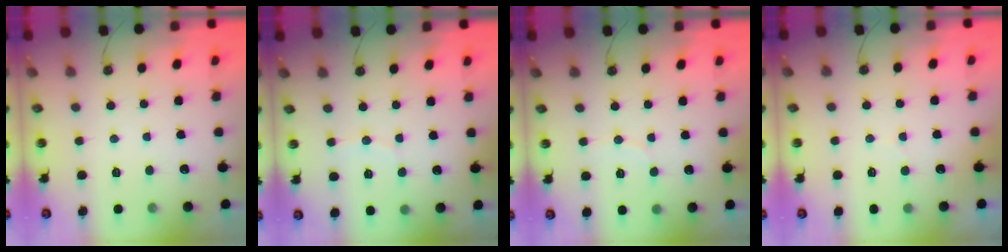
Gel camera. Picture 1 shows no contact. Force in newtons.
{"total": 5.3, "press": 5.2, "slide": 1.0}
{"total": 4.1, "press": 4.1, "slide": 0.5}
{"total": 4.5, "press": 4.5, "slide": 0.4}